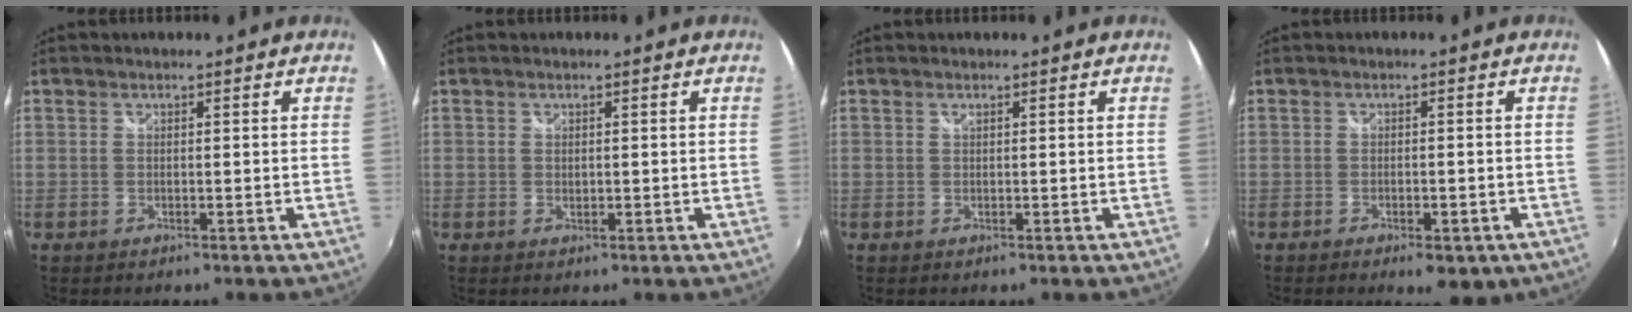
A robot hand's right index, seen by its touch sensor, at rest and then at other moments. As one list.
[{"total": 0.7, "force": [0.2, 0.6, 0.4], "torque": [-0.004, 0.000, 0.005]}, {"total": 0.0}, {"total": 5.6, "force": [-3.5, 2.2, 3.8], "torque": [-0.068, -0.015, -0.042]}]